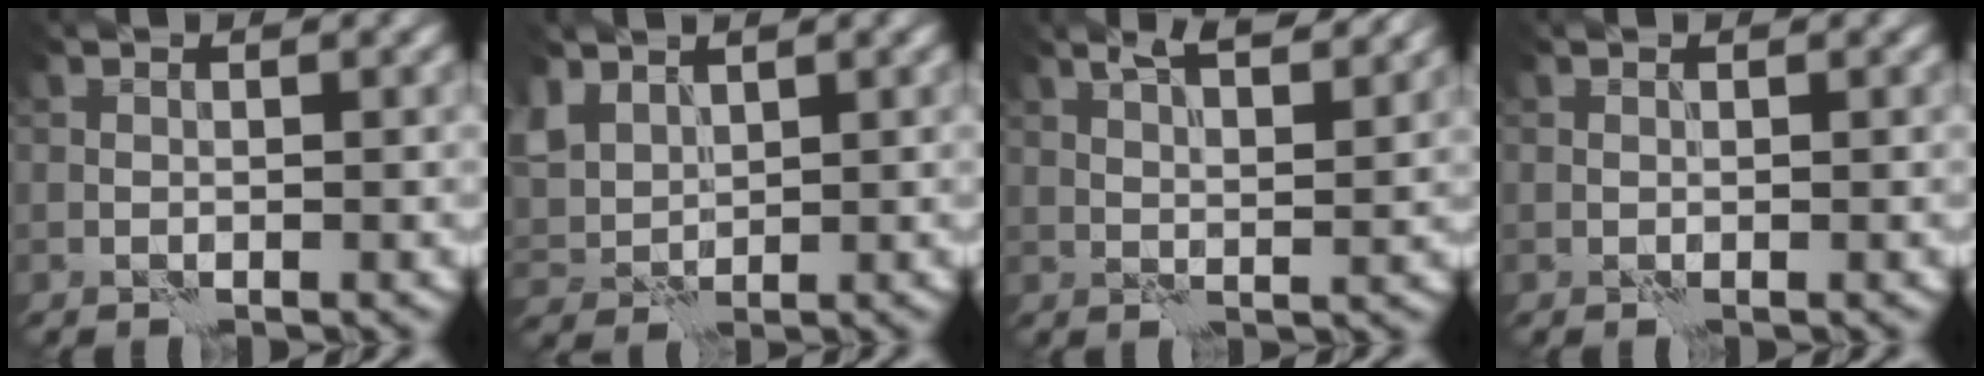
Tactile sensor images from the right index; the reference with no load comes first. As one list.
[{"total": 4.0, "force": [2.7, 2.4, 1.8], "torque": [-0.049, 0.006, 0.055]}, {"total": 5.8, "force": [4.2, 1.5, 3.8], "torque": [-0.047, 0.018, 0.044]}, {"total": 0.0}]